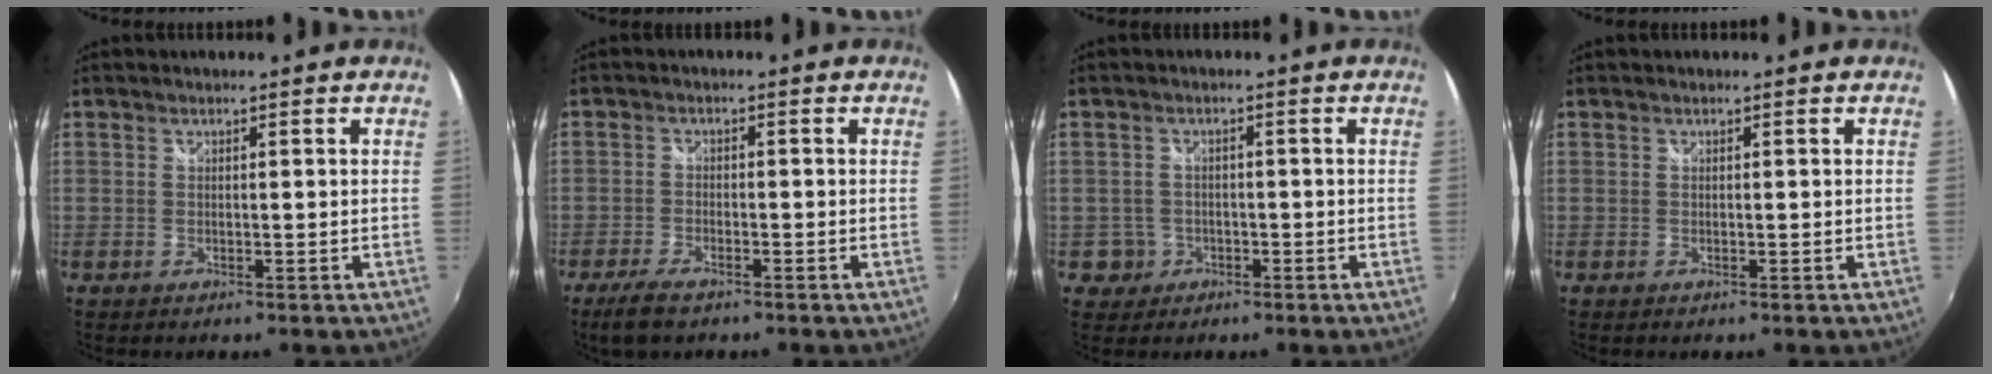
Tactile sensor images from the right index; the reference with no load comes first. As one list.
[{"total": 5.2, "force": [-3.8, 1.7, 3.0], "torque": [-0.082, -0.012, -0.073]}, {"total": 3.8, "force": [-1.2, 3.6, 0.0], "torque": [-0.007, 0.014, -0.018]}, {"total": 0.0}]